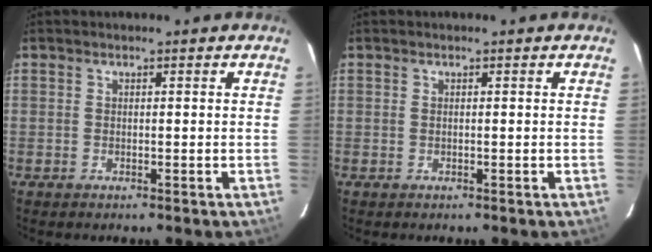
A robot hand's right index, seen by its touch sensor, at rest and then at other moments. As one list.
[{"total": 0.0}]